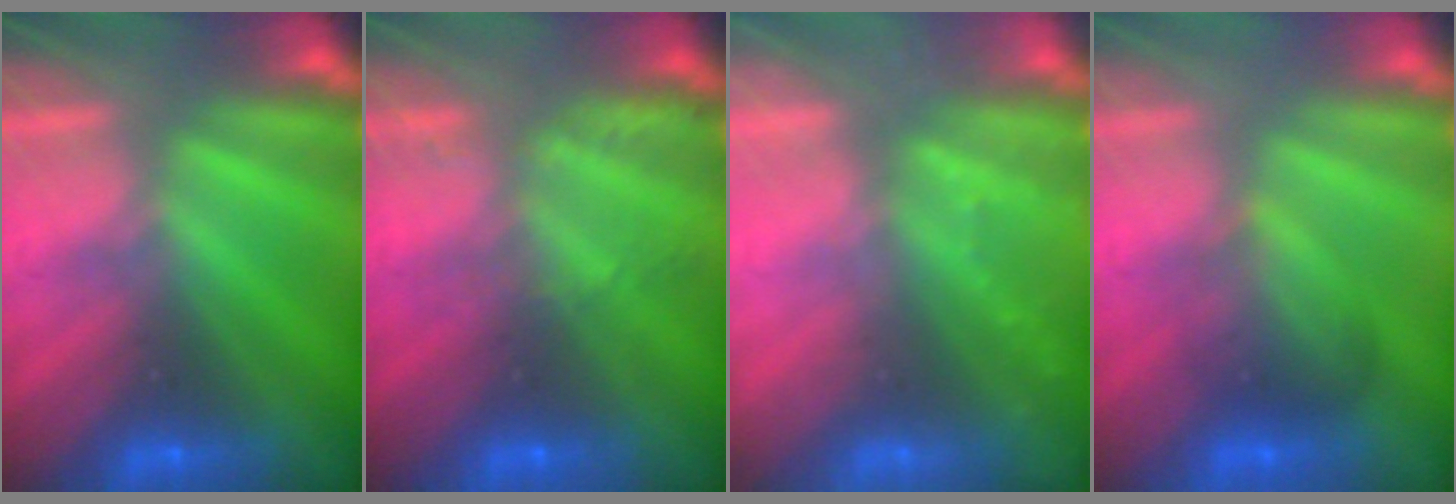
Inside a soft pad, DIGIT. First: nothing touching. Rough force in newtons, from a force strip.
{"total": 2.1}
{"total": 2.2}
{"total": 2.0}